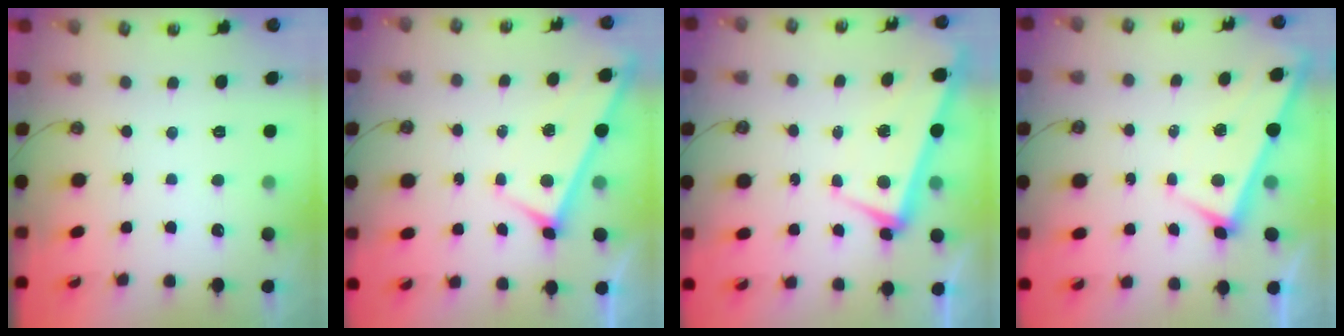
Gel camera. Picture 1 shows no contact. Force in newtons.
{"total": 2.9, "press": 2.9, "slide": 0.2}
{"total": 2.2, "press": 2.1, "slide": 0.9}
{"total": 2.4, "press": 2.4, "slide": 0.2}